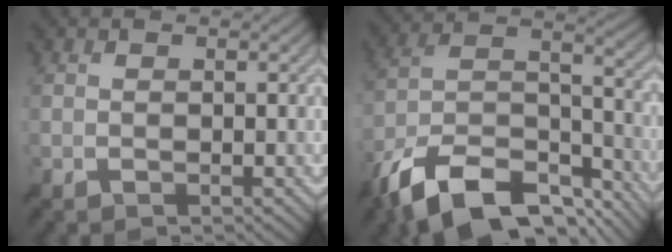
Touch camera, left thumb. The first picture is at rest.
{"total": 15.8, "force": [-11.2, 6.4, 9.1], "torque": [-0.206, -0.011, -0.197]}